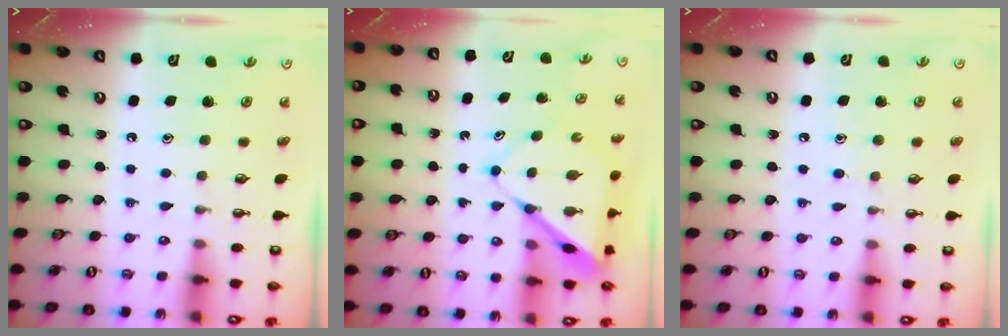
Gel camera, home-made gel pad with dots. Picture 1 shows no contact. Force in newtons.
{"total": 8.3, "press": 8.3, "slide": 0.7}
{"total": 5.0, "press": 4.9, "slide": 0.6}